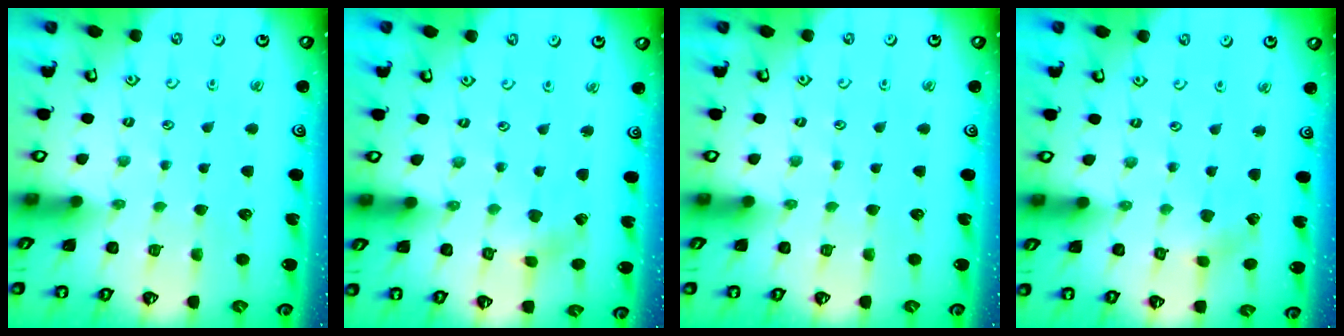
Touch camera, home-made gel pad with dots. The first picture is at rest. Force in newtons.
{"total": 2.1, "press": 2.1, "slide": 0.2}
{"total": 0.0}
{"total": 1.8, "press": 1.8, "slide": 0.1}